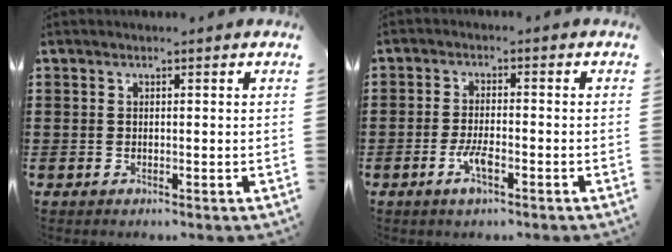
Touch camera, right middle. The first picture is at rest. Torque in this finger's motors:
{"motor_torque": [2.14, 0.00, 0.56, 0.18]}